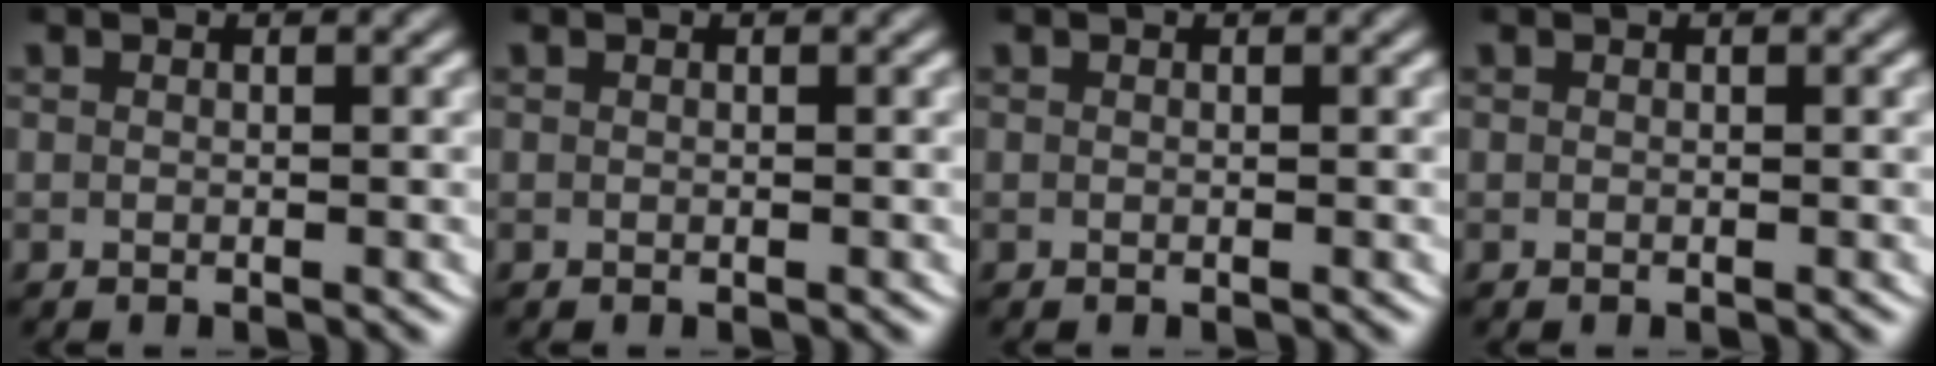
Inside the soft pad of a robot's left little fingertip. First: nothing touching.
{"total": 0.0}
{"total": 0.0}
{"total": 0.0}